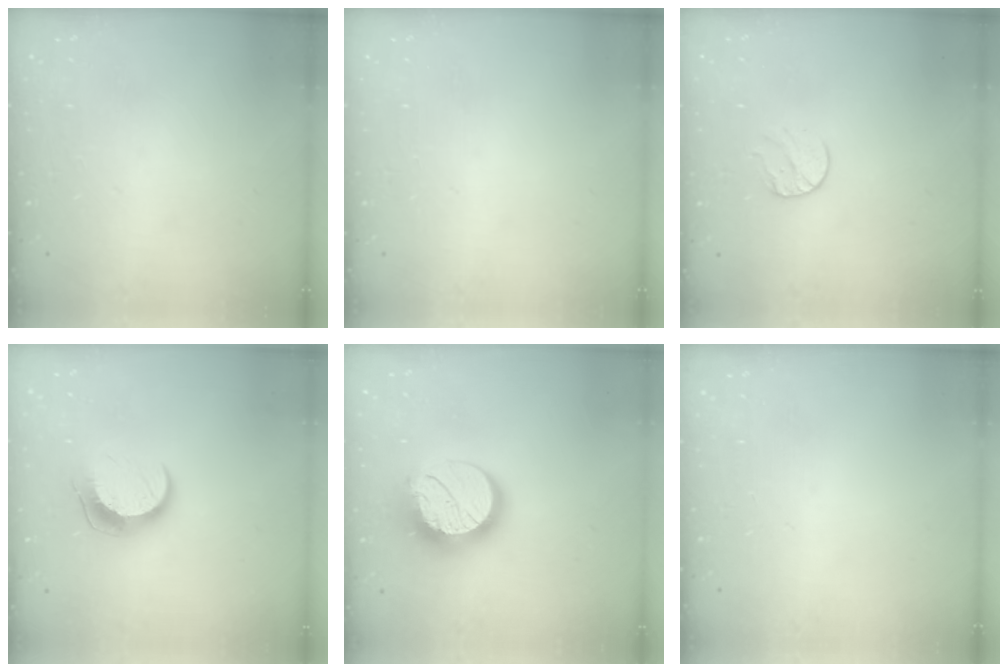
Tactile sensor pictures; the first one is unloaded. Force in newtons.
{"total": 0.0}
{"total": 8.0, "press": 8.0, "slide": 0.7}
{"total": 10.1, "press": 10.1, "slide": 0.2}
{"total": 14.8, "press": 14.7, "slide": 1.1}
{"total": 0.0}